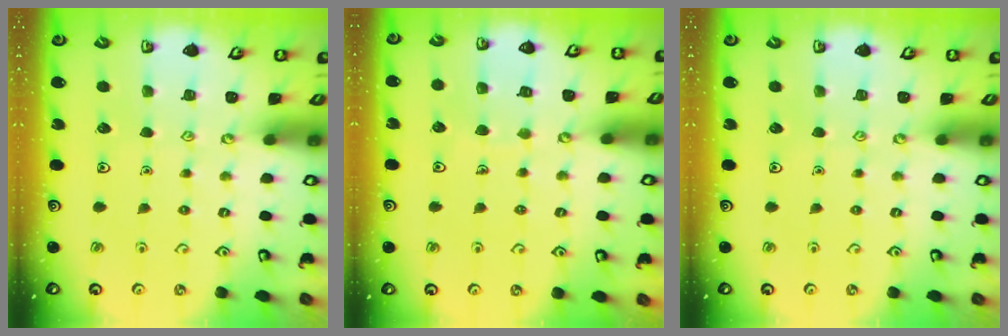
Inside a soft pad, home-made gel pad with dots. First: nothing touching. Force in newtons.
{"total": 5.7, "press": 5.7, "slide": 0.5}
{"total": 0.0}